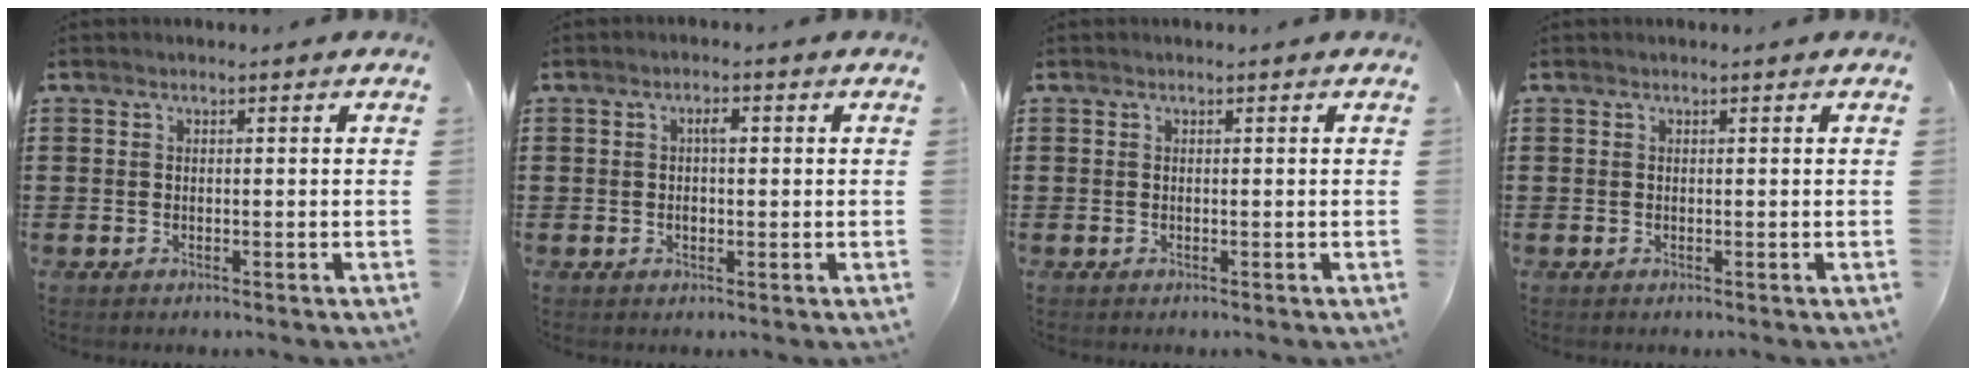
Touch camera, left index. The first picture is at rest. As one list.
[{"total": 2.1, "force": [0.2, 0.8, 1.9], "torque": [-0.037, 0.005, 0.002]}, {"total": 0.0}, {"total": 0.0}]